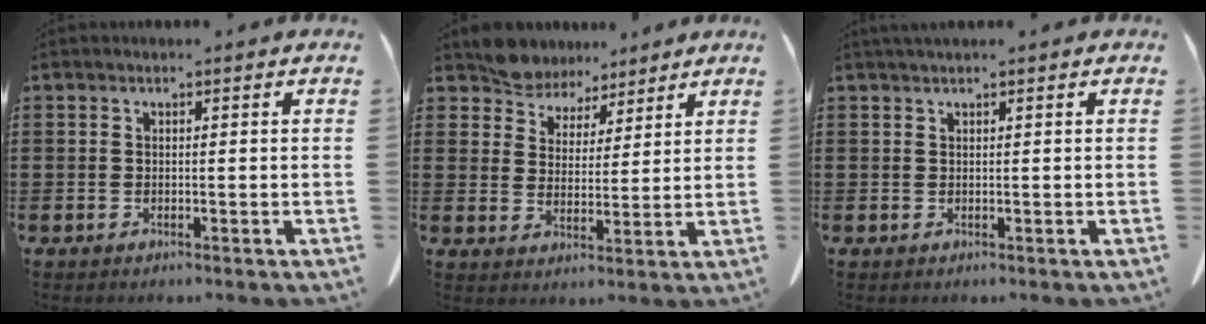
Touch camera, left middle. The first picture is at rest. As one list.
[{"total": 6.1, "force": [5.6, 2.3, 0.0], "torque": [-0.032, -0.024, 0.107]}, {"total": 0.8, "force": [0.7, 0.0, 0.5], "torque": [-0.012, -0.002, 0.014]}]